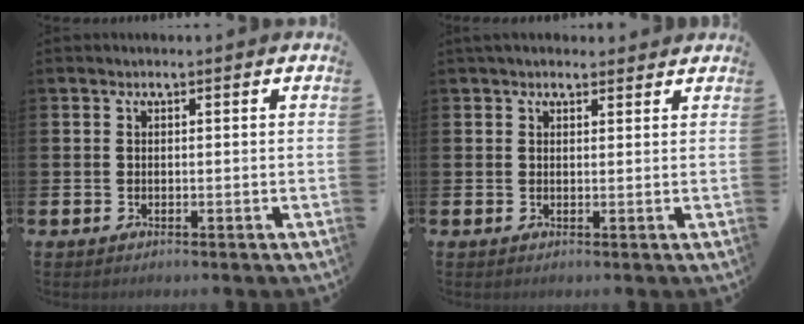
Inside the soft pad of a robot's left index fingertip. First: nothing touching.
{"total": 1.8, "force": [1.6, 0.6, 0.4], "torque": [0.002, -0.002, 0.027]}